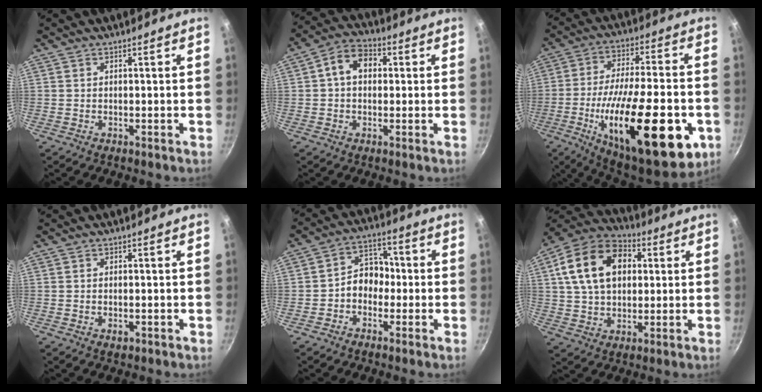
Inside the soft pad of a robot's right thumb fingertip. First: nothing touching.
{"total": 8.1, "force": [1.3, 5.9, 5.3], "torque": [-0.064, 0.020, 0.007]}
{"total": 30.8, "force": [-9.4, 11.2, 27.1], "torque": [-0.397, 0.012, -0.138]}
{"total": 1.4, "force": [-0.5, 0.9, 1.0], "torque": [-0.015, 0.000, -0.007]}
{"total": 7.2, "force": [-1.3, 5.8, 4.2], "torque": [-0.020, 0.031, -0.035]}
{"total": 18.2, "force": [4.5, 12.6, 12.4], "torque": [-0.196, 0.017, 0.065]}